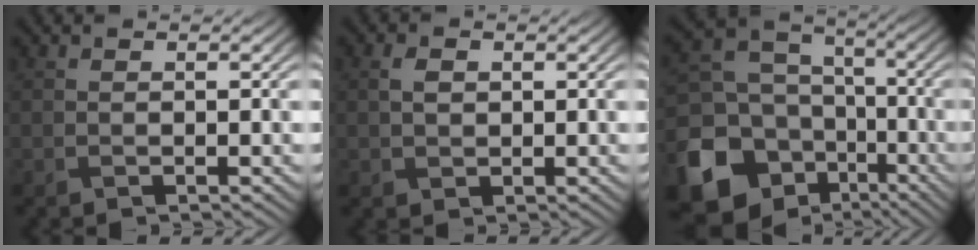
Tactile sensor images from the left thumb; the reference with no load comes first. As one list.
[{"total": 2.1, "force": [0.5, 1.6, 1.4], "torque": [-0.035, 0.000, 0.011]}, {"total": 16.8, "force": [-7.2, 13.6, 6.8], "torque": [-0.229, -0.048, -0.123]}]